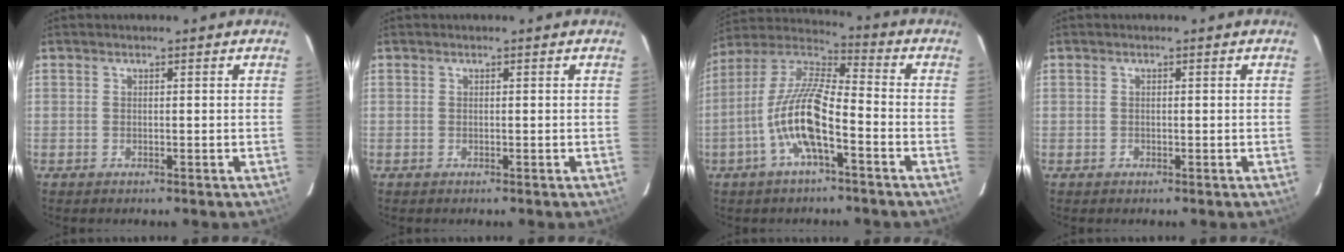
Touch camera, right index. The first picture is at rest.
{"total": 0.0}
{"total": 13.3, "force": [-5.3, 3.2, 11.7], "torque": [-0.235, 0.002, -0.106]}
{"total": 0.8, "force": [-0.3, 0.7, 0.0], "torque": [0.002, 0.002, -0.005]}